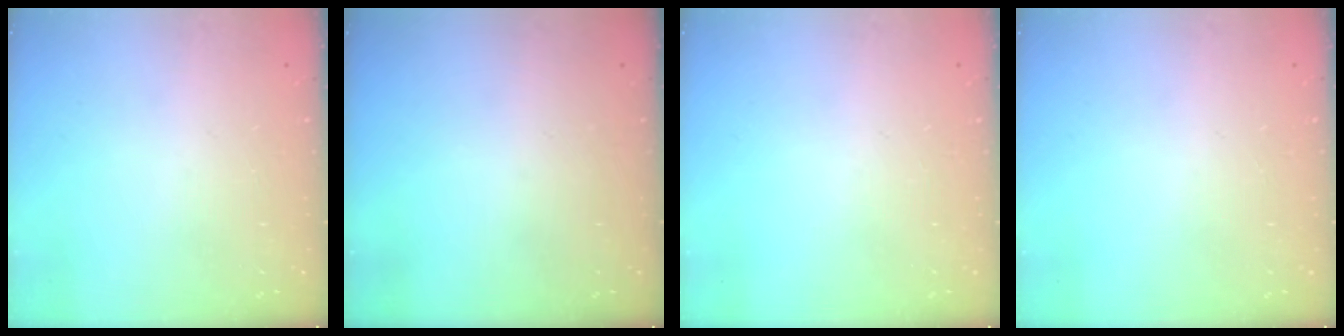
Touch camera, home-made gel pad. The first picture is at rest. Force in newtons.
{"total": 0.0}
{"total": 0.0}
{"total": 0.0}